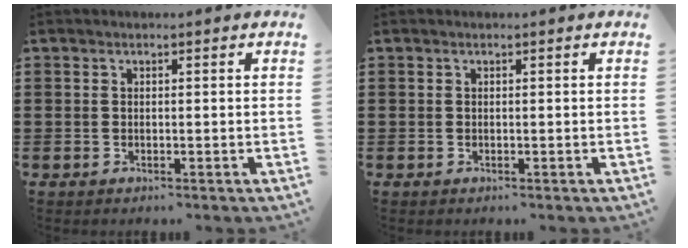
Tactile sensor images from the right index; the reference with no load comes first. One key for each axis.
{"total": 0.0}